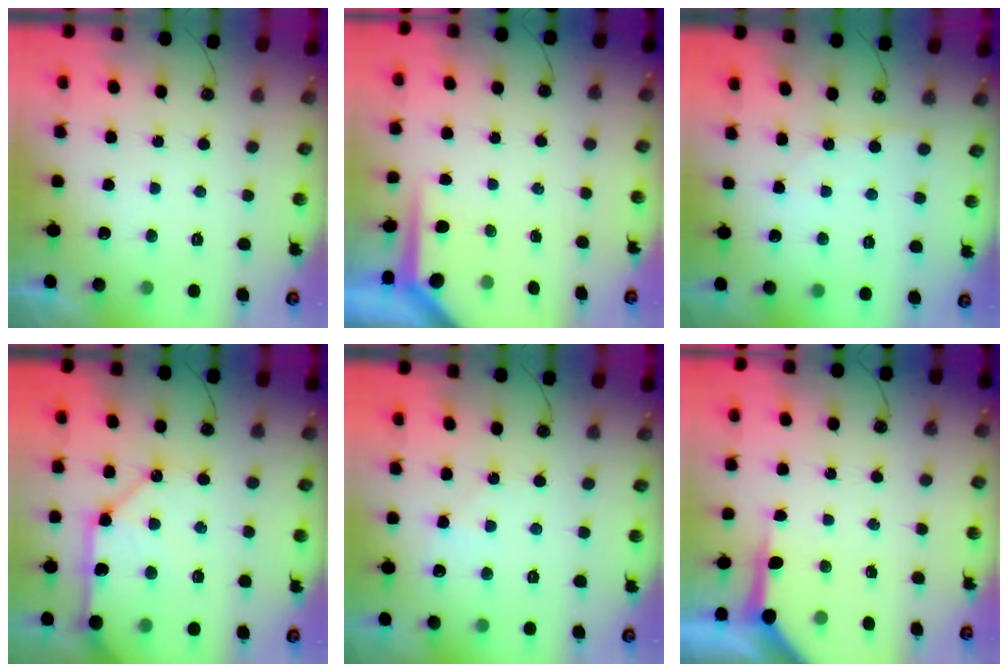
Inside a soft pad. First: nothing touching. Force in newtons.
{"total": 4.9, "press": 4.8, "slide": 0.5}
{"total": 2.4, "press": 2.3, "slide": 0.4}
{"total": 12.9, "press": 12.8, "slide": 1.7}
{"total": 4.8, "press": 4.7, "slide": 0.6}
{"total": 7.0, "press": 7.0, "slide": 0.6}